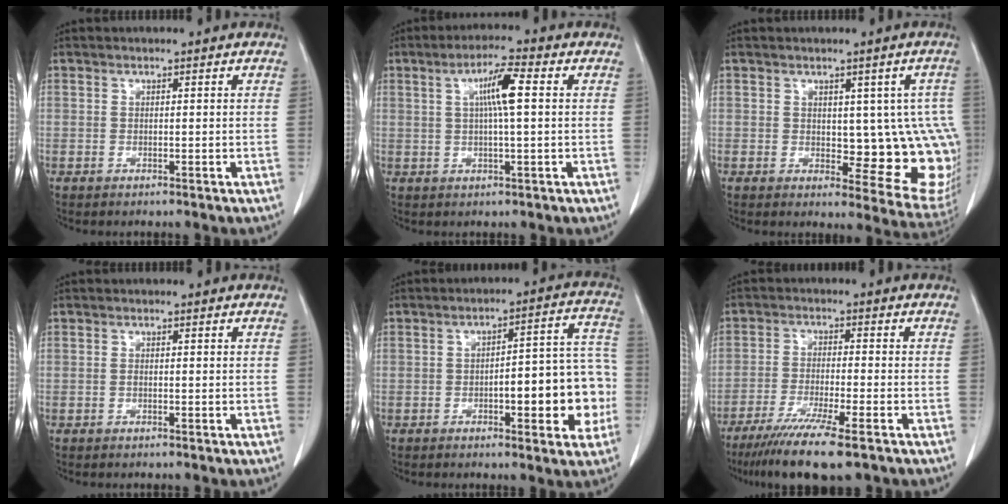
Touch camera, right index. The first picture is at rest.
{"total": 6.0, "force": [1.3, 0.3, 5.9], "torque": [-0.106, 0.008, 0.021]}
{"total": 11.4, "force": [0.1, 5.3, 10.1], "torque": [-0.091, -0.001, 0.010]}
{"total": 0.0}
{"total": 12.5, "force": [-3.0, 3.5, 11.6], "torque": [-0.136, 0.041, -0.036]}
{"total": 10.7, "force": [-7.6, 0.1, 7.5], "torque": [-0.125, -0.029, -0.122]}